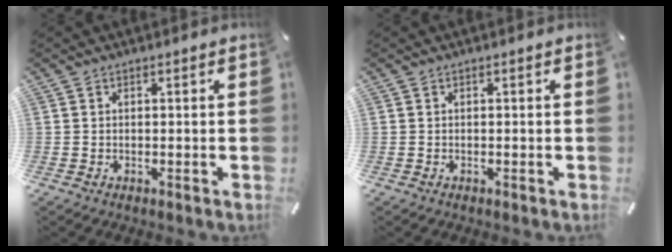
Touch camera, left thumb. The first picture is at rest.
{"total": 0.0}